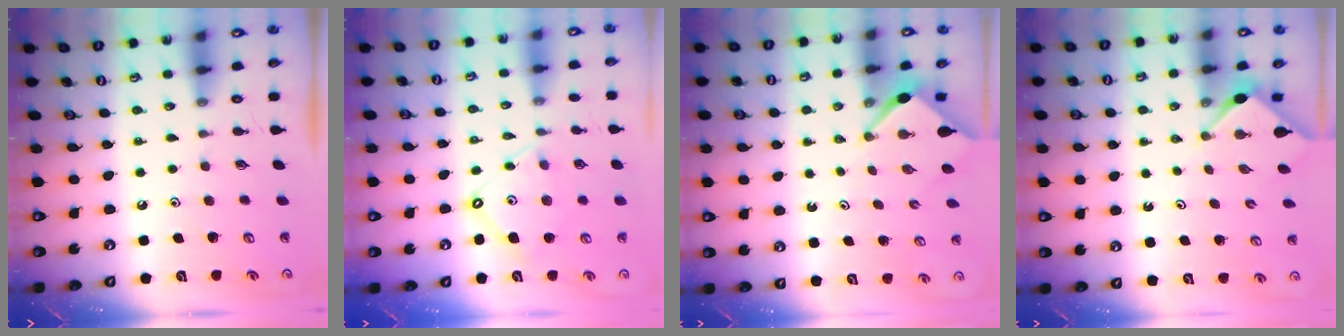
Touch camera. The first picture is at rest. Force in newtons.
{"total": 9.9, "press": 9.9, "slide": 0.7}
{"total": 2.5, "press": 2.5, "slide": 0.3}
{"total": 3.1, "press": 3.0, "slide": 0.4}